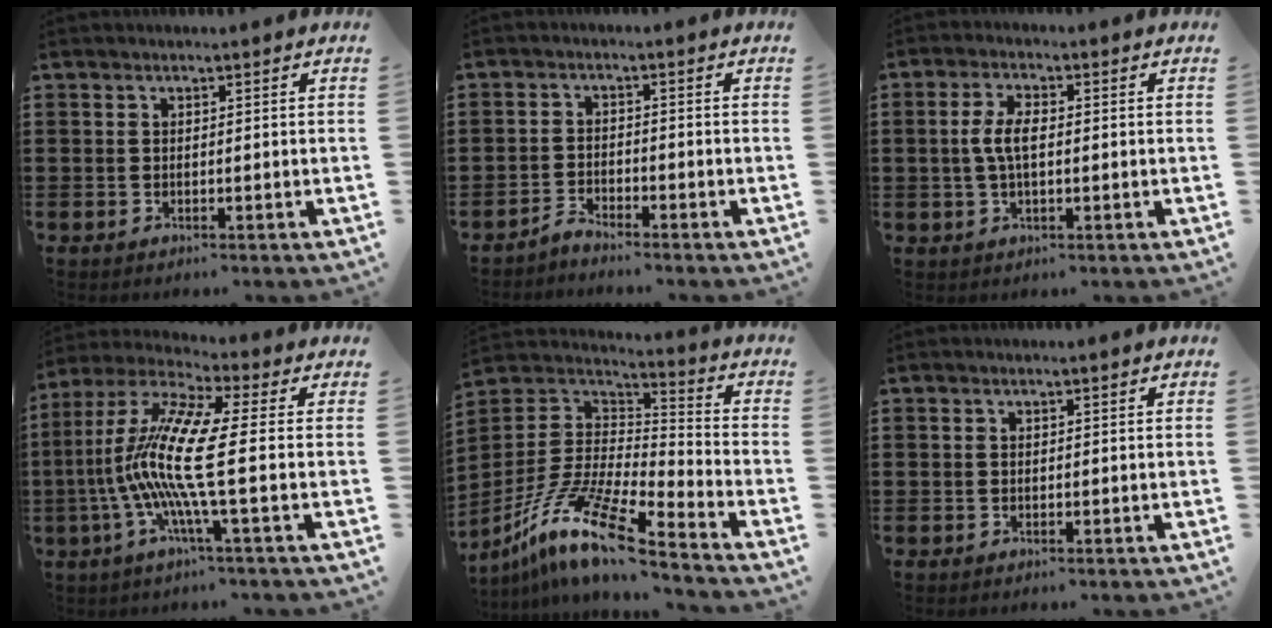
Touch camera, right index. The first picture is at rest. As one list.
[{"total": 2.1, "force": [-2.1, -0.1, 0.0], "torque": [-0.008, 0.004, -0.042]}, {"total": 4.9, "force": [0.0, 2.1, 4.4], "torque": [-0.100, 0.001, -0.007]}, {"total": 13.6, "force": [-1.7, 1.8, 13.3], "torque": [-0.305, -0.020, -0.050]}, {"total": 13.6, "force": [-10.0, 1.9, 9.0], "torque": [-0.196, 0.003, -0.198]}, {"total": 0.0}]